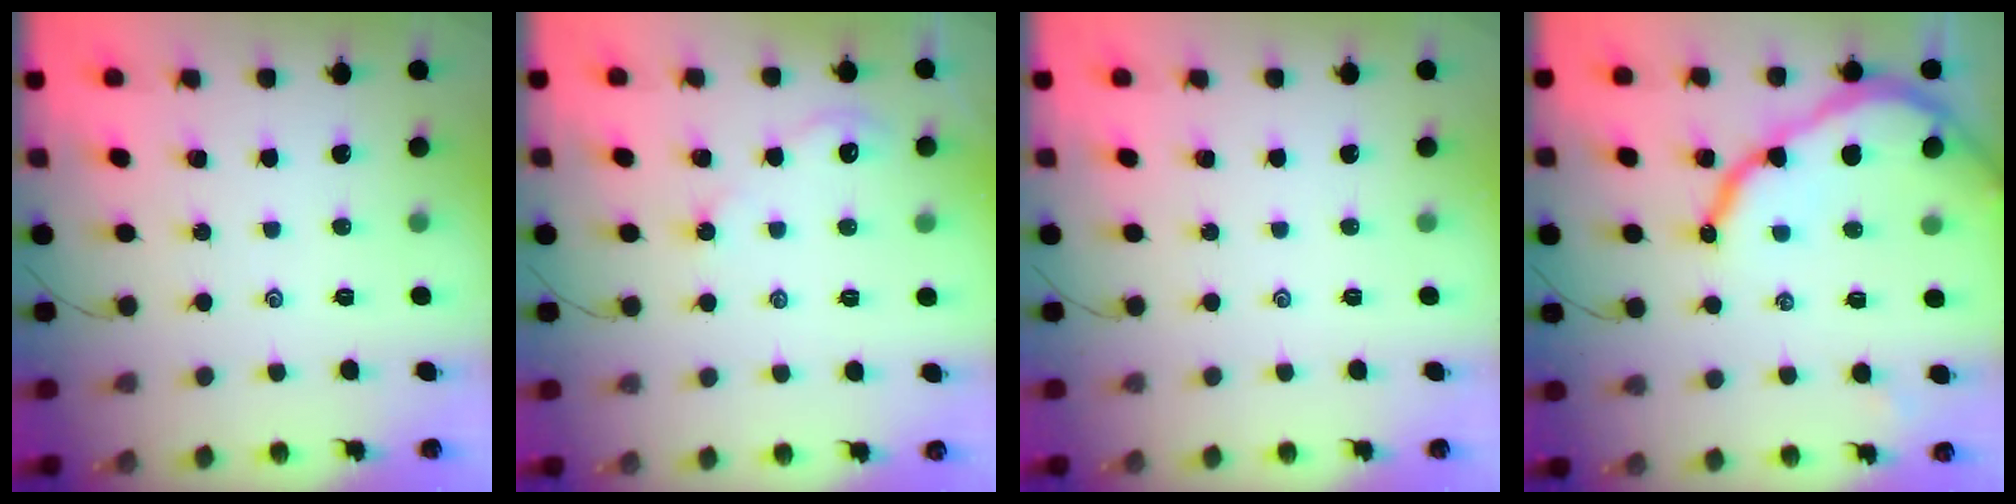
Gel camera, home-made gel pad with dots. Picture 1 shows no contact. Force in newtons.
{"total": 2.4, "press": 2.4, "slide": 0.4}
{"total": 0.0}
{"total": 12.8, "press": 12.8, "slide": 1.3}